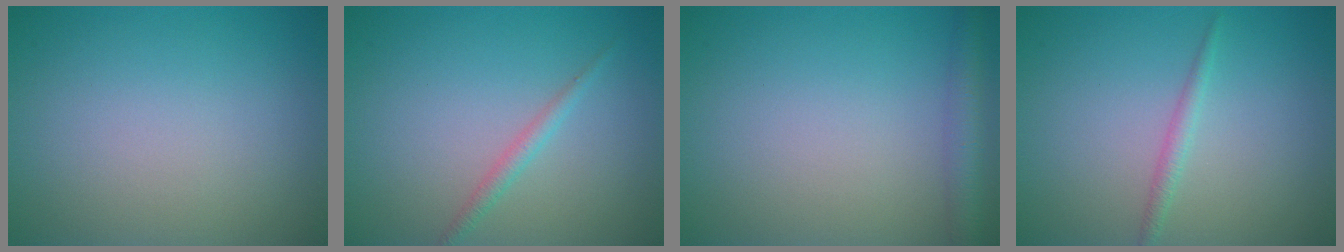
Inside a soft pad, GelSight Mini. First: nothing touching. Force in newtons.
{"total": 1.3, "press": 1.3, "slide": 0.0}
{"total": 2.7, "press": 2.7, "slide": 0.2}
{"total": 1.1, "press": 1.1, "slide": 0.0}